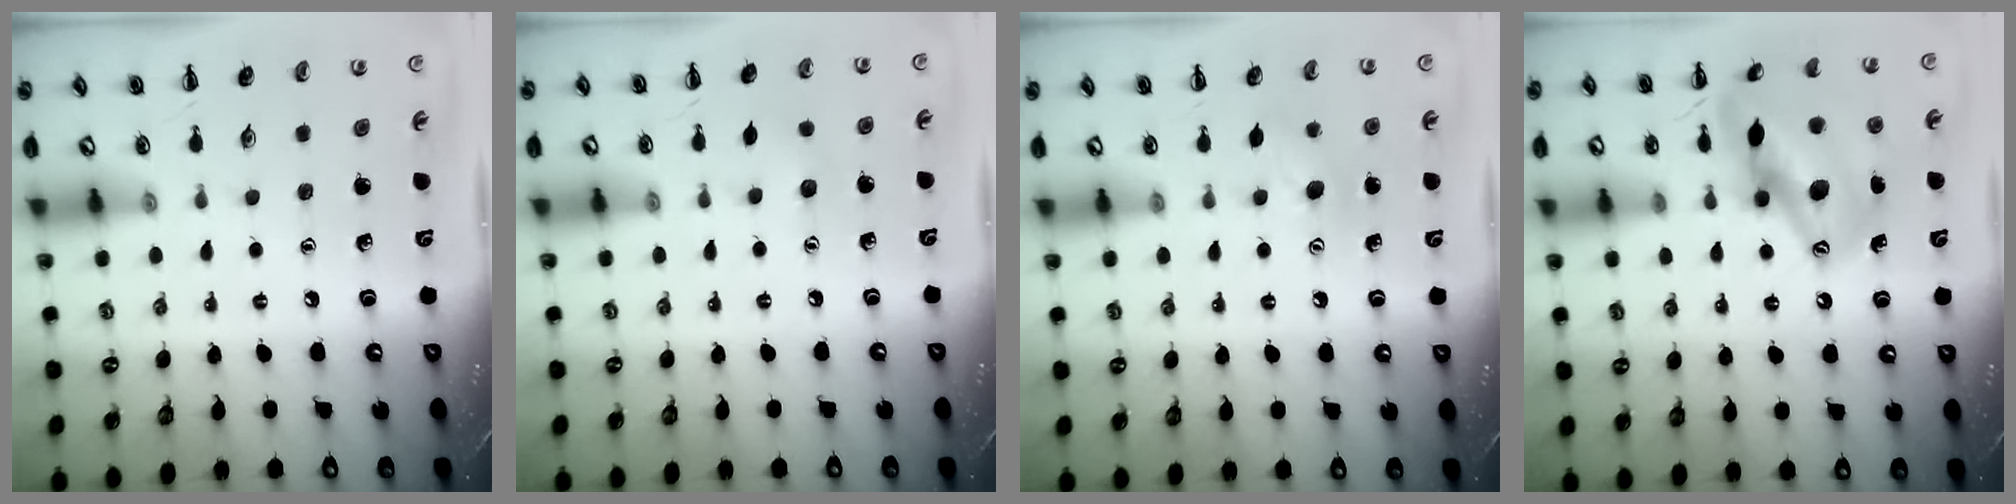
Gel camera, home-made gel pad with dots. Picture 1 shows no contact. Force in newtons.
{"total": 3.8, "press": 3.7, "slide": 0.9}
{"total": 6.3, "press": 6.1, "slide": 1.4}
{"total": 16.1, "press": 15.5, "slide": 4.3}